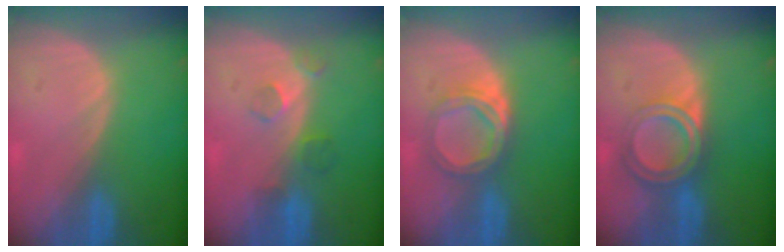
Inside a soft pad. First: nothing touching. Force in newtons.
{"total": 3.6, "press": 3.2, "slide": 1.7}
{"total": 5.6, "press": 5.0, "slide": 2.6}
{"total": 6.4, "press": 5.4, "slide": 3.3}